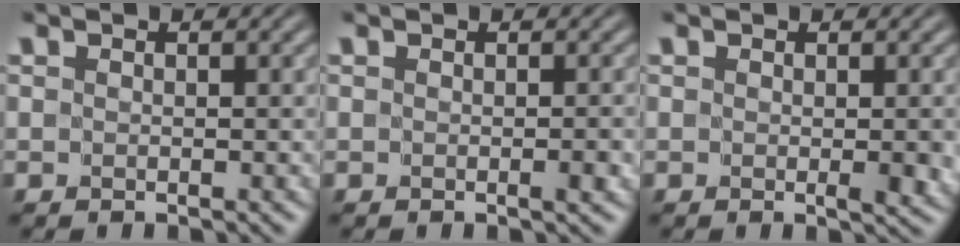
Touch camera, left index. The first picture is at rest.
{"total": 0.8, "force": [-0.4, -0.1, 0.7], "torque": [-0.010, -0.005, -0.004]}
{"total": 1.9, "force": [0.0, 0.5, 1.9], "torque": [-0.023, -0.006, 0.004]}